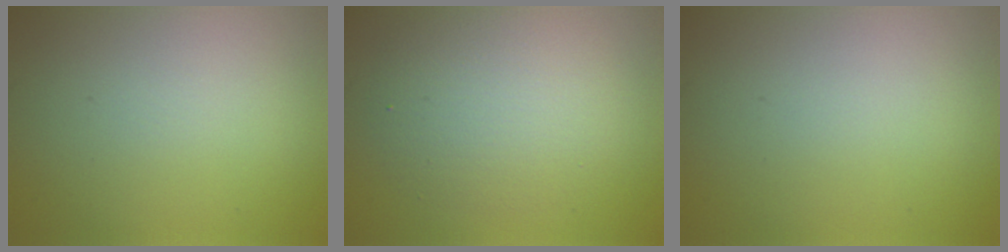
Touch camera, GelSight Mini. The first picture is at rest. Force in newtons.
{"total": 4.8, "press": 4.7, "slide": 0.5}
{"total": 0.0}